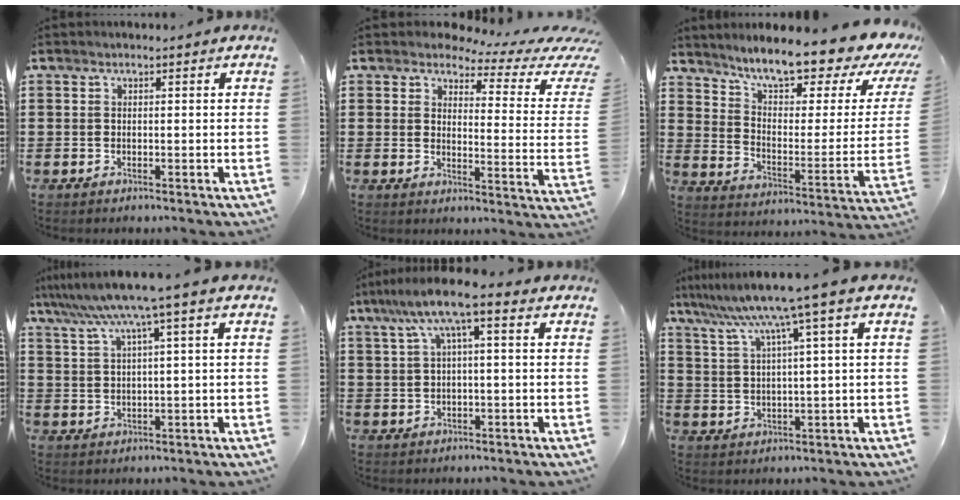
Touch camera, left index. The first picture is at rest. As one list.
[{"total": 3.7, "force": [2.9, 1.3, 2.0], "torque": [-0.043, -0.022, 0.041]}, {"total": 10.3, "force": [8.9, 1.3, 5.0], "torque": [-0.108, -0.066, 0.148]}, {"total": 6.6, "force": [3.7, -0.5, 5.5], "torque": [-0.117, -0.018, 0.060]}, {"total": 6.7, "force": [1.7, 0.8, 6.5], "torque": [-0.126, 0.007, 0.026]}, {"total": 7.9, "force": [5.0, -0.7, 6.1], "torque": [-0.136, -0.024, 0.079]}]